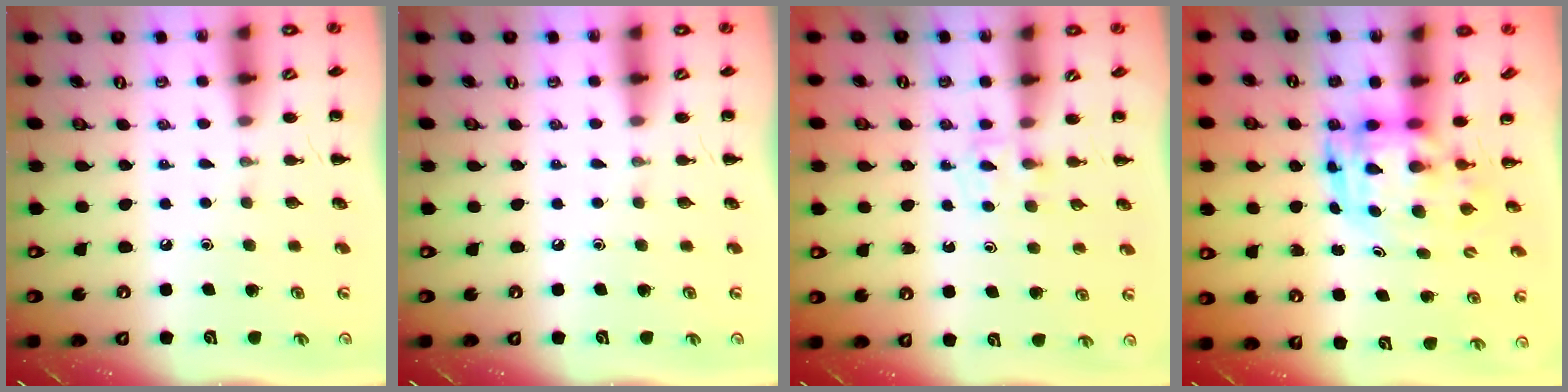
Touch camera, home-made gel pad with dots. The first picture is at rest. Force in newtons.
{"total": 0.0}
{"total": 3.6, "press": 3.4, "slide": 1.4}
{"total": 3.9, "press": 3.8, "slide": 0.8}